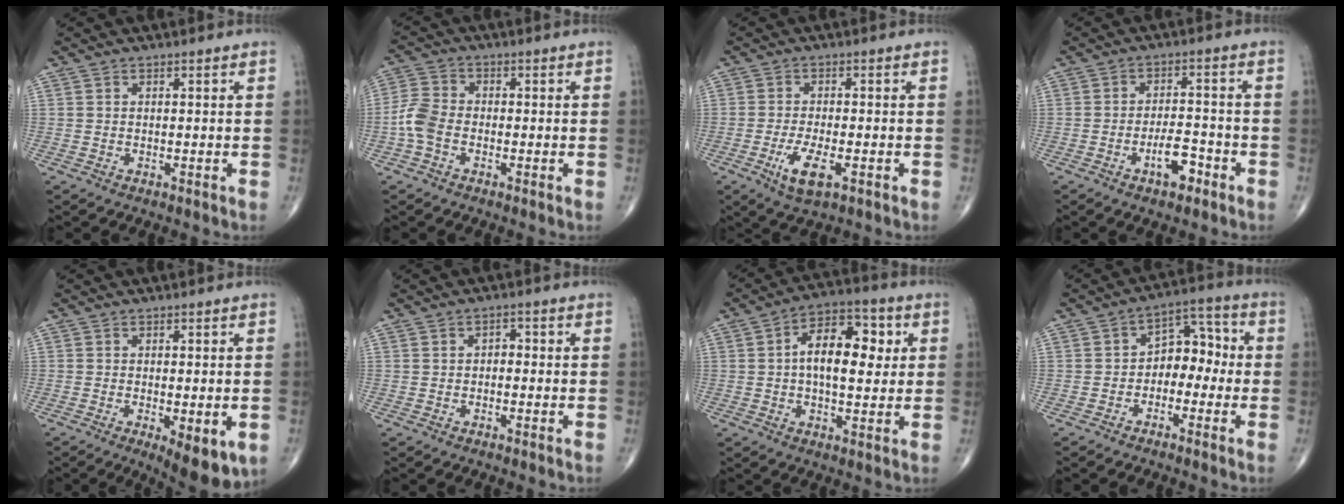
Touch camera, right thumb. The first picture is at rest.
{"total": 5.6, "force": [-1.9, 3.7, 3.8], "torque": [-0.086, 0.015, -0.049]}
{"total": 6.3, "force": [-2.6, 2.2, 5.3], "torque": [-0.103, 0.000, -0.042]}
{"total": 5.9, "force": [-3.2, 2.3, 4.4], "torque": [-0.067, 0.026, -0.052]}
{"total": 8.5, "force": [-2.9, 2.8, 7.5], "torque": [-0.102, -0.016, -0.038]}
{"total": 1.7, "force": [-0.2, 1.2, 1.2], "torque": [-0.006, 0.007, -0.009]}
{"total": 13.0, "force": [1.9, 7.1, 10.8], "torque": [-0.145, 0.017, 0.023]}
{"total": 8.0, "force": [-1.5, 5.6, 5.5], "torque": [-0.047, 0.043, -0.039]}